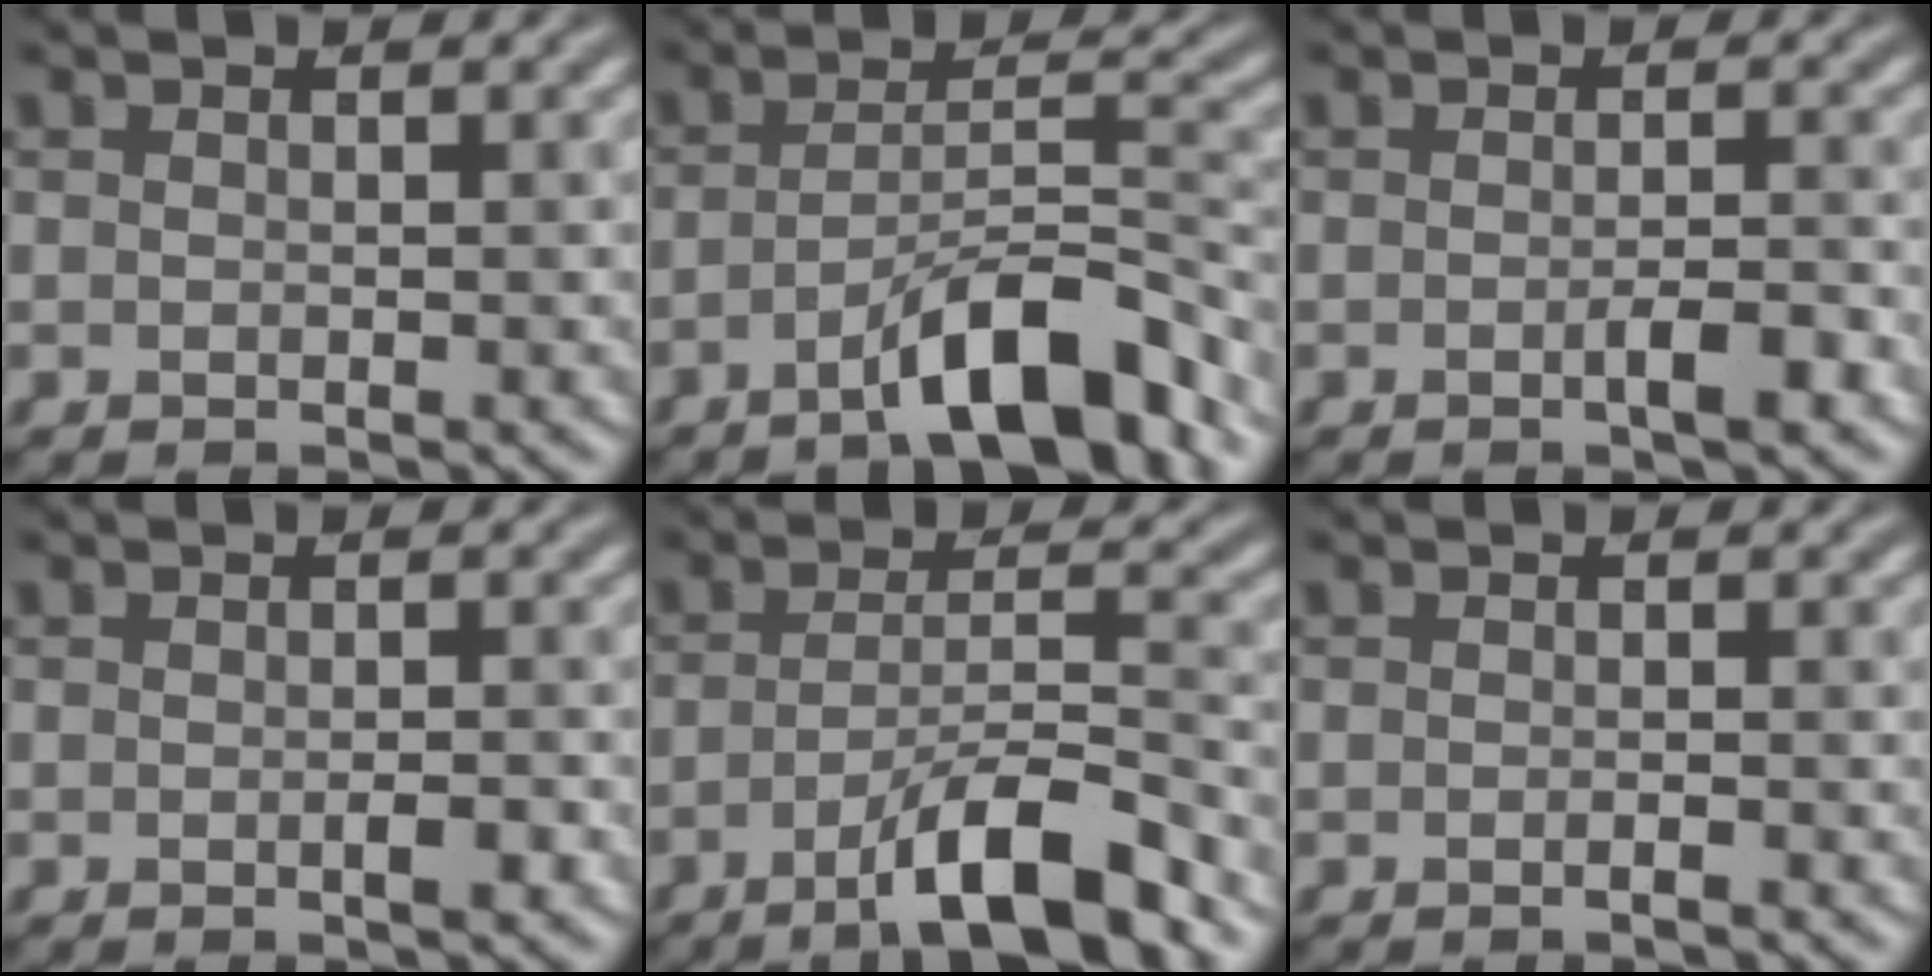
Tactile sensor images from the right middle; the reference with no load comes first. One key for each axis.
{"total": 7.4, "fx": -4.6, "fy": 1.6, "fz": 5.6, "tx": -0.089, "ty": 0.013, "tz": -0.077}
{"total": 2.0, "fx": -0.8, "fy": 0.3, "fz": 1.8, "tx": -0.029, "ty": 0.001, "tz": -0.014}
{"total": 1.2, "fx": -0.5, "fy": 0.3, "fz": 1.1, "tx": -0.018, "ty": -0.001, "tz": -0.007}
{"total": 7.3, "fx": -4.3, "fy": 1.3, "fz": 5.8, "tx": -0.091, "ty": 0.011, "tz": -0.073}
{"total": 0.8, "fx": -0.4, "fy": 0.1, "fz": 0.7, "tx": -0.008, "ty": -0.001, "tz": -0.009}